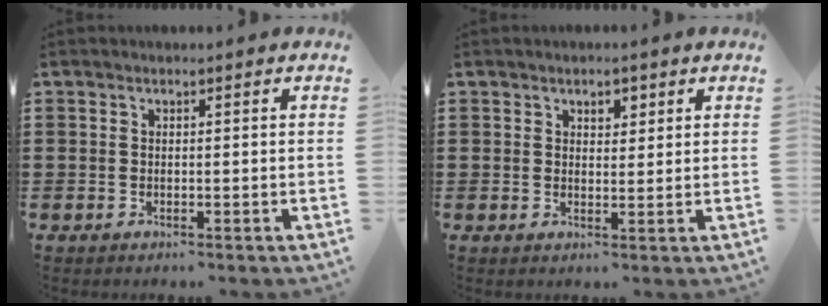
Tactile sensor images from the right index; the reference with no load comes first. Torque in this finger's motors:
{"motor_torque": [0.01, -0.01, 0.00, 0.01]}